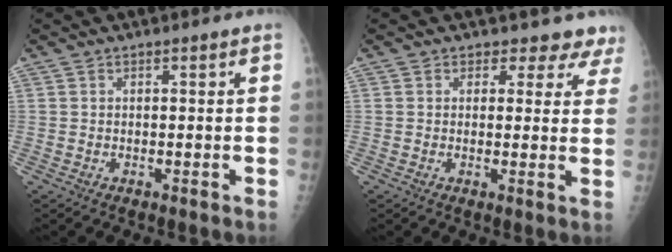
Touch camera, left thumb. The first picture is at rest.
{"total": 6.3, "force": [5.3, 3.4, 0.0], "torque": [0.048, -0.023, 0.037]}